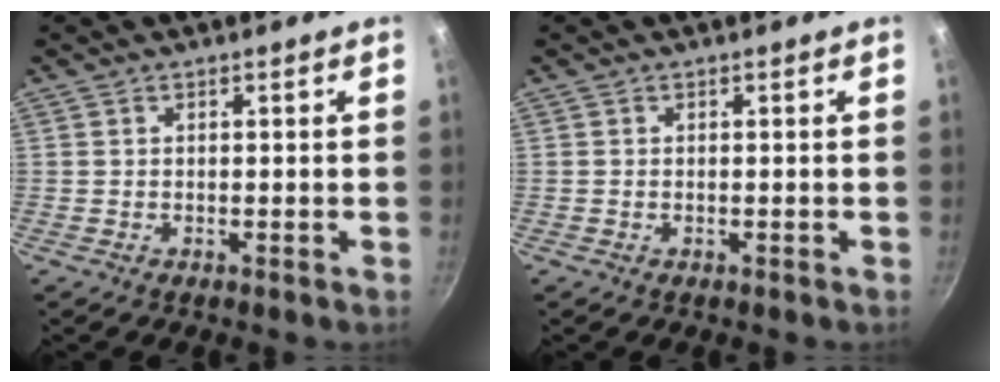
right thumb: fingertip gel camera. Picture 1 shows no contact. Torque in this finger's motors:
{"motor_torque": [0.50, 0.07, 0.15, -0.35, -0.05]}